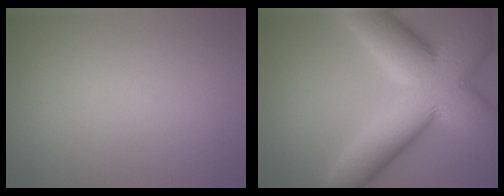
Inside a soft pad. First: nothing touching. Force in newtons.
{"total": 14.6, "press": 14.5, "slide": 0.7}